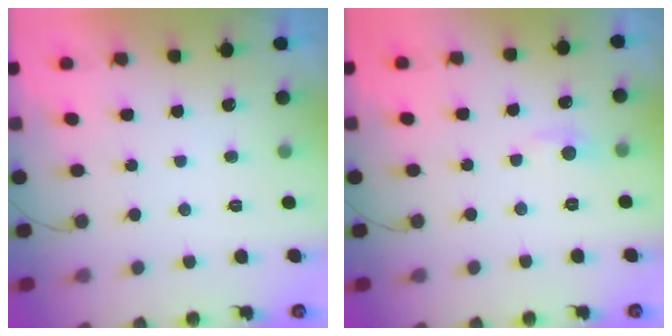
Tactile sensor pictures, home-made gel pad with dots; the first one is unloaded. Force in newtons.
{"total": 5.0, "press": 4.9, "slide": 0.7}